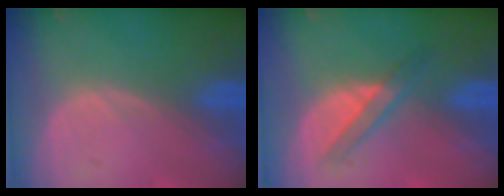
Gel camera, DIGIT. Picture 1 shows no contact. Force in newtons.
{"total": 3.9, "press": 3.7, "slide": 1.1}